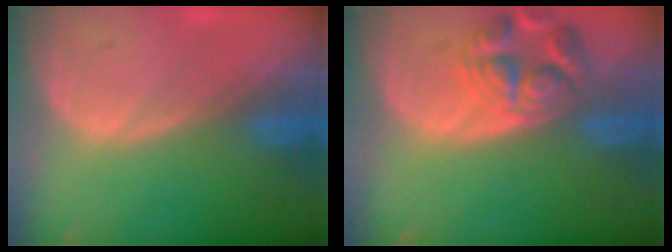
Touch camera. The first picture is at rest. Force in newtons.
{"total": 6.9, "press": 6.3, "slide": 2.8}